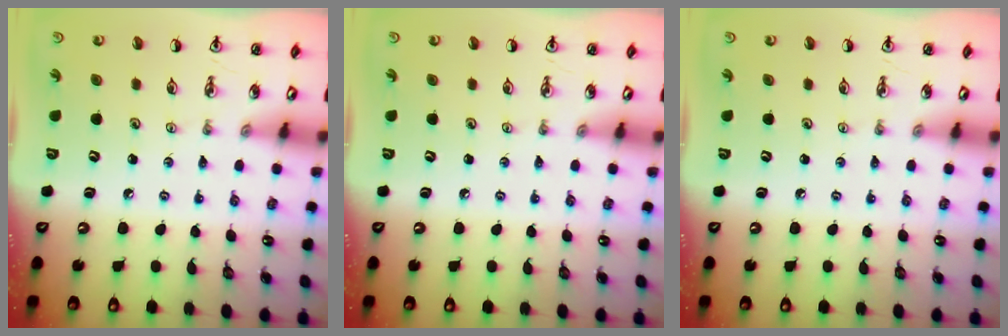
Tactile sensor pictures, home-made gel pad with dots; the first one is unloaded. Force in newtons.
{"total": 0.0}
{"total": 0.0}